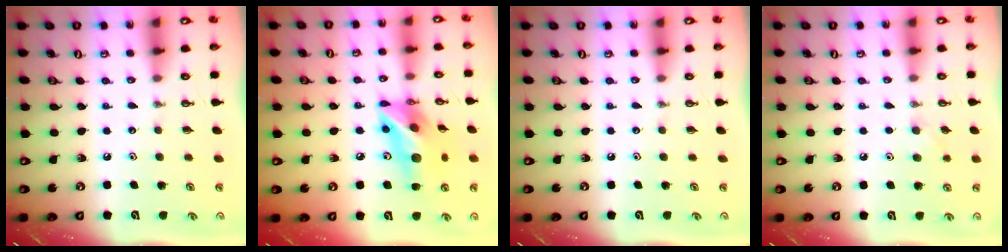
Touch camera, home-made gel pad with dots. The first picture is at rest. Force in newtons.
{"total": 14.8, "press": 14.5, "slide": 3.1}
{"total": 0.0}
{"total": 6.4, "press": 5.7, "slide": 2.9}